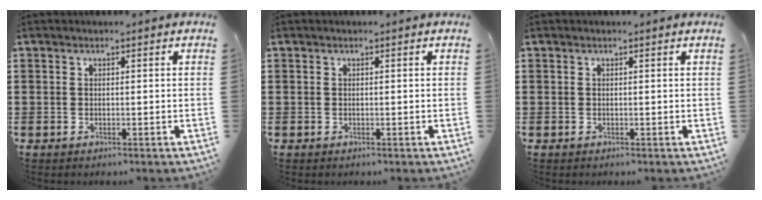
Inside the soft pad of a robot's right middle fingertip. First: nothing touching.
{"total": 0.0}
{"total": 0.0}